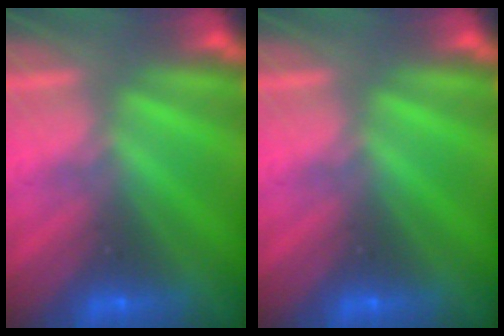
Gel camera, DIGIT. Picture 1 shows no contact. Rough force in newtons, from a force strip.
{"total": 0.0}